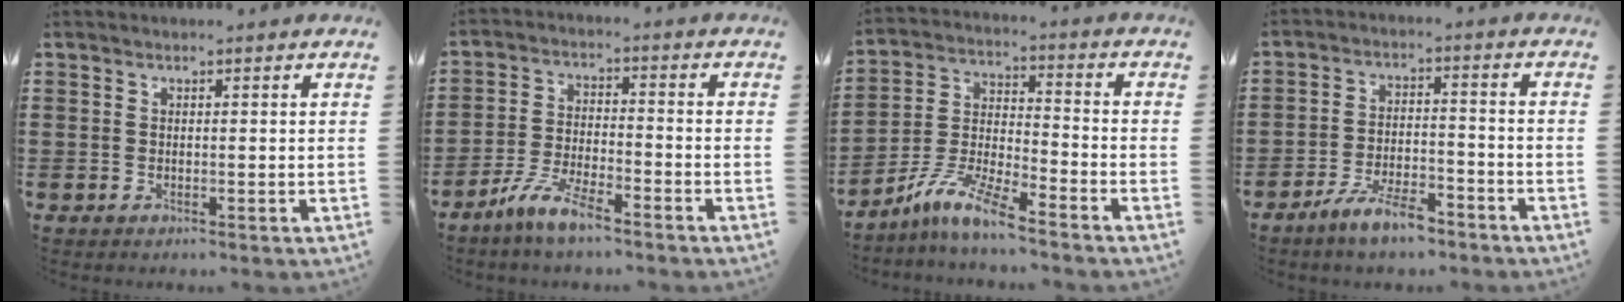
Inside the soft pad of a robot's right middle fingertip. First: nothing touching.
{"total": 6.4, "force": [-5.3, 1.0, 3.5], "torque": [-0.089, -0.006, -0.105]}
{"total": 8.7, "force": [-7.4, 0.6, 4.5], "torque": [-0.108, -0.004, -0.151]}
{"total": 6.9, "force": [-5.5, 1.8, 3.7], "torque": [-0.077, 0.002, -0.104]}